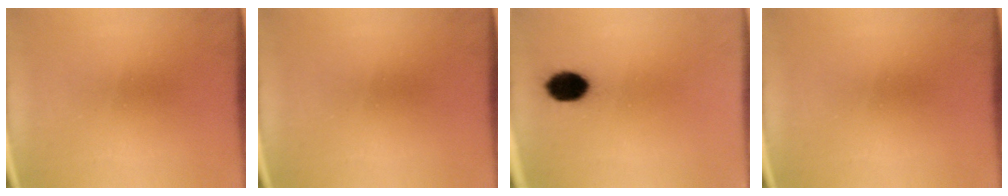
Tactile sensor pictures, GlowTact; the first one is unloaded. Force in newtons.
{"total": 0.0}
{"total": 6.8}
{"total": 0.0}